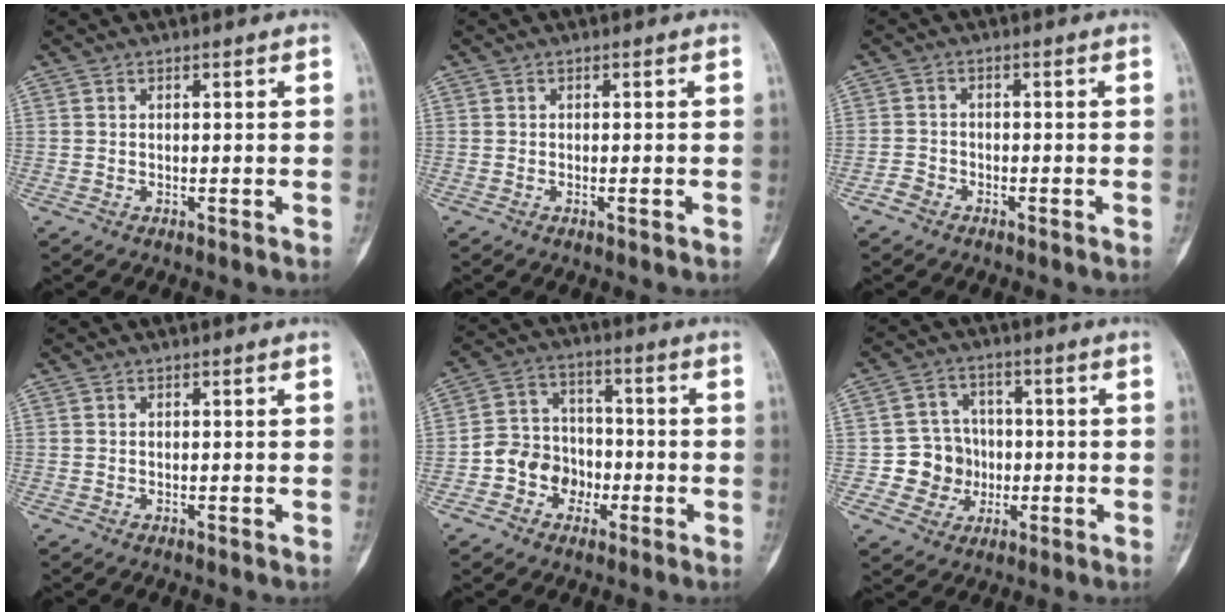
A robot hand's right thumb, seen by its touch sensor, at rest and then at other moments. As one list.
[{"total": 0.9, "force": [-0.3, 0.2, 0.8], "torque": [-0.008, 0.003, -0.003]}, {"total": 2.2, "force": [-1.5, 1.5, 0.4], "torque": [-0.007, 0.010, -0.033]}, {"total": 0.0}, {"total": 9.3, "force": [-3.2, 7.9, 3.6], "torque": [-0.020, 0.041, -0.062]}, {"total": 8.2, "force": [-1.2, 7.8, 2.2], "torque": [0.004, 0.019, -0.021]}]